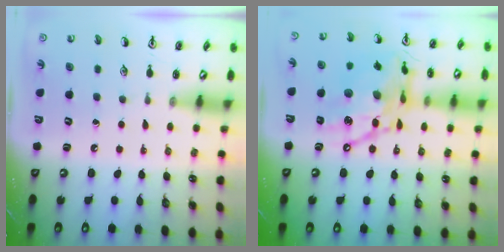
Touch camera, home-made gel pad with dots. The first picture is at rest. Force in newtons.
{"total": 18.8, "press": 18.8, "slide": 1.7}